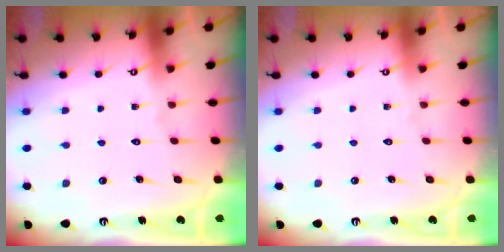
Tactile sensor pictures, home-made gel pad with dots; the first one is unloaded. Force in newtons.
{"total": 0.0}